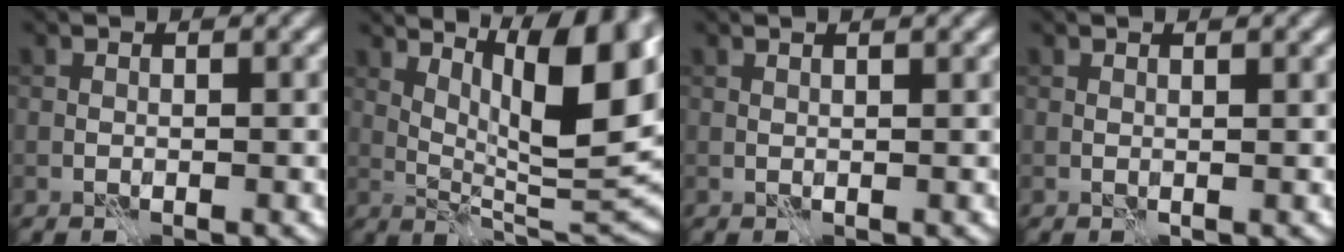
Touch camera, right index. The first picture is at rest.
{"total": 12.1, "force": [5.4, 3.2, 10.4], "torque": [-0.161, 0.001, 0.099]}
{"total": 2.2, "force": [1.4, 0.8, 1.5], "torque": [-0.008, 0.003, -0.003]}
{"total": 0.7, "force": [0.5, 0.1, 0.5], "torque": [-0.010, 0.002, 0.007]}